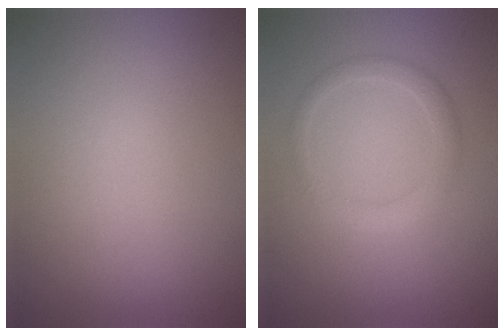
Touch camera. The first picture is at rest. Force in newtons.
{"total": 1.8, "press": 1.8, "slide": 0.1}